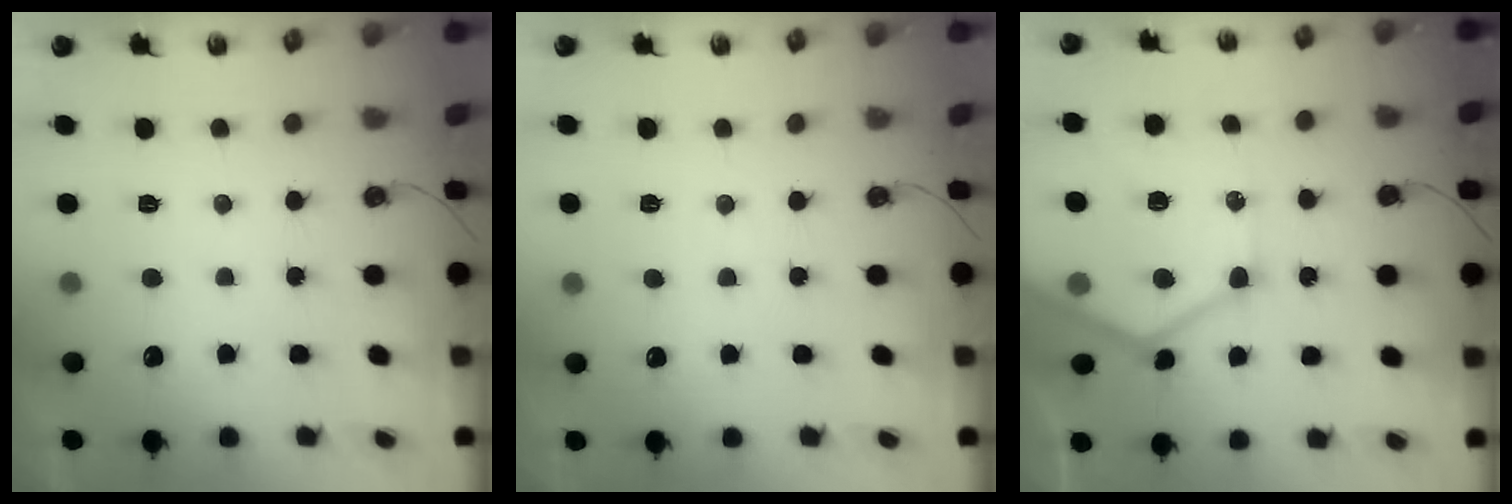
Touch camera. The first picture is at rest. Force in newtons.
{"total": 2.1, "press": 2.1, "slide": 0.3}
{"total": 19.6, "press": 19.5, "slide": 1.9}